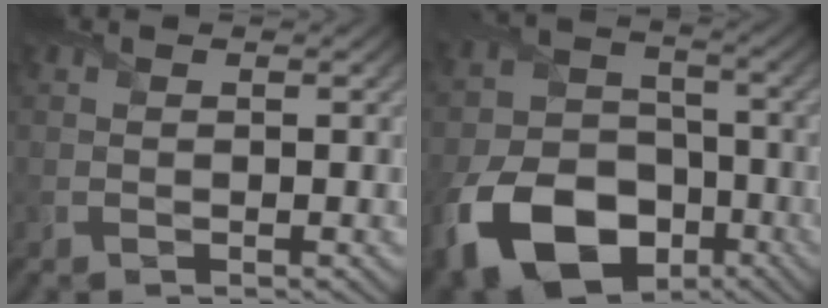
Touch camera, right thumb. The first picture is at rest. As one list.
[{"total": 16.2, "force": [-7.6, 10.9, 9.3], "torque": [-0.211, -0.052, -0.138]}]